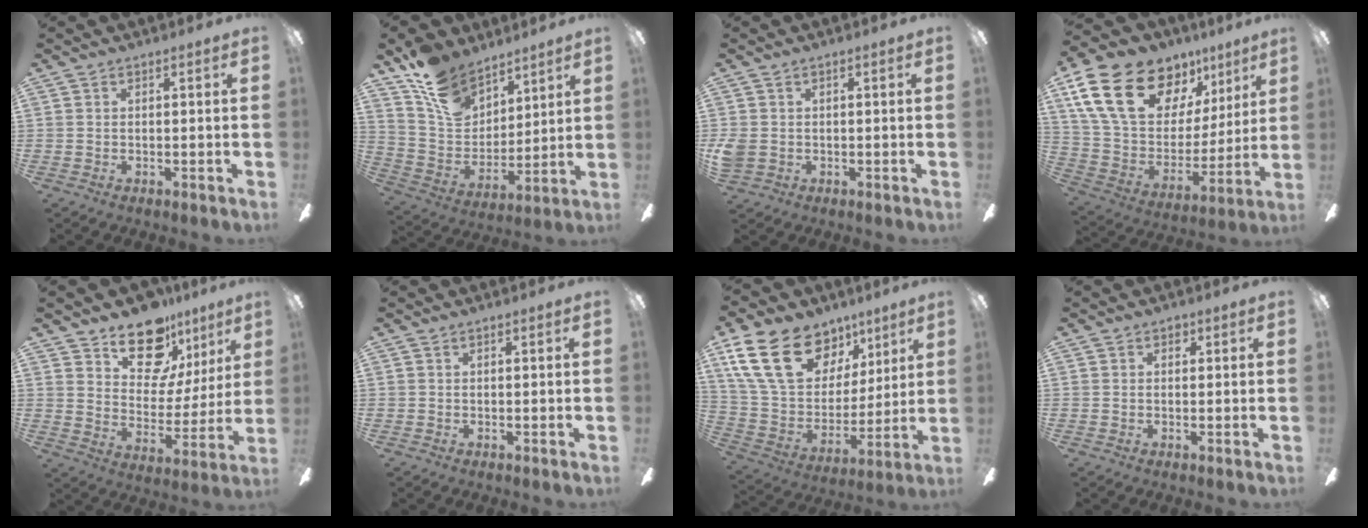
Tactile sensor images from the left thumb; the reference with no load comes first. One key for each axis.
{"total": 14.8, "fx": 10.8, "fy": 8.7, "fz": 5.3, "tx": -0.111, "ty": -0.062, "tz": 0.211}
{"total": 3.5, "fx": -0.2, "fy": 3.0, "fz": 1.8, "tx": -0.037, "ty": 0.006, "tz": -0.002}
{"total": 23.7, "fx": 13.8, "fy": 14.1, "fz": 13.1, "tx": -0.244, "ty": -0.063, "tz": 0.260}
{"total": 17.1, "fx": 12.2, "fy": 9.4, "fz": 7.5, "tx": -0.114, "ty": -0.080, "tz": 0.221}
{"total": 0.0}
{"total": 24.6, "fx": 13.0, "fy": 15.7, "fz": 13.7, "tx": -0.259, "ty": -0.054, "tz": 0.240}
{"total": 1.3, "fx": 0.6, "fy": 1.0, "fz": 0.6, "tx": -0.004, "ty": 0.002, "tz": 0.008}